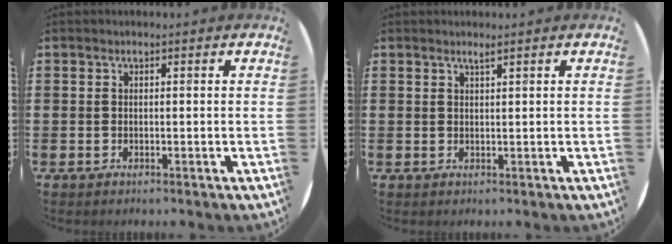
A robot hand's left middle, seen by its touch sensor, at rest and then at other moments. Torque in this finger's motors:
{"motor_torque": [0.02, -0.25, -0.02, 0.00]}